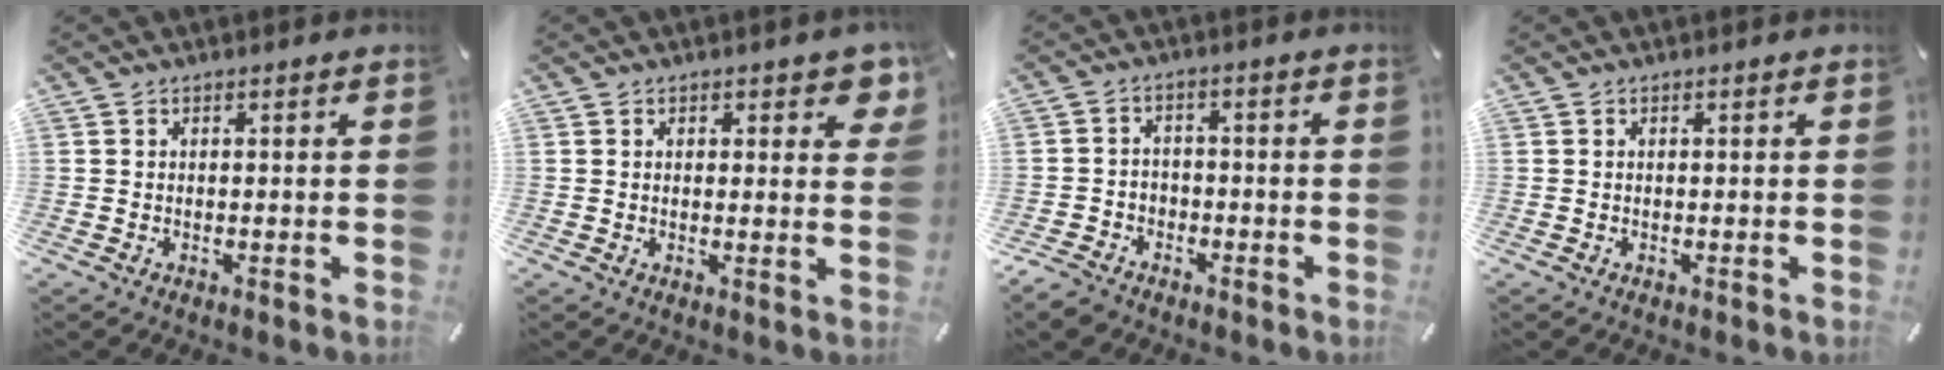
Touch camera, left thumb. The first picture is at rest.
{"total": 3.8, "force": [2.1, 1.9, 2.4], "torque": [-0.023, -0.008, 0.032]}
{"total": 4.9, "force": [-3.3, 3.5, 0.9], "torque": [-0.017, 0.021, -0.063]}
{"total": 0.0}